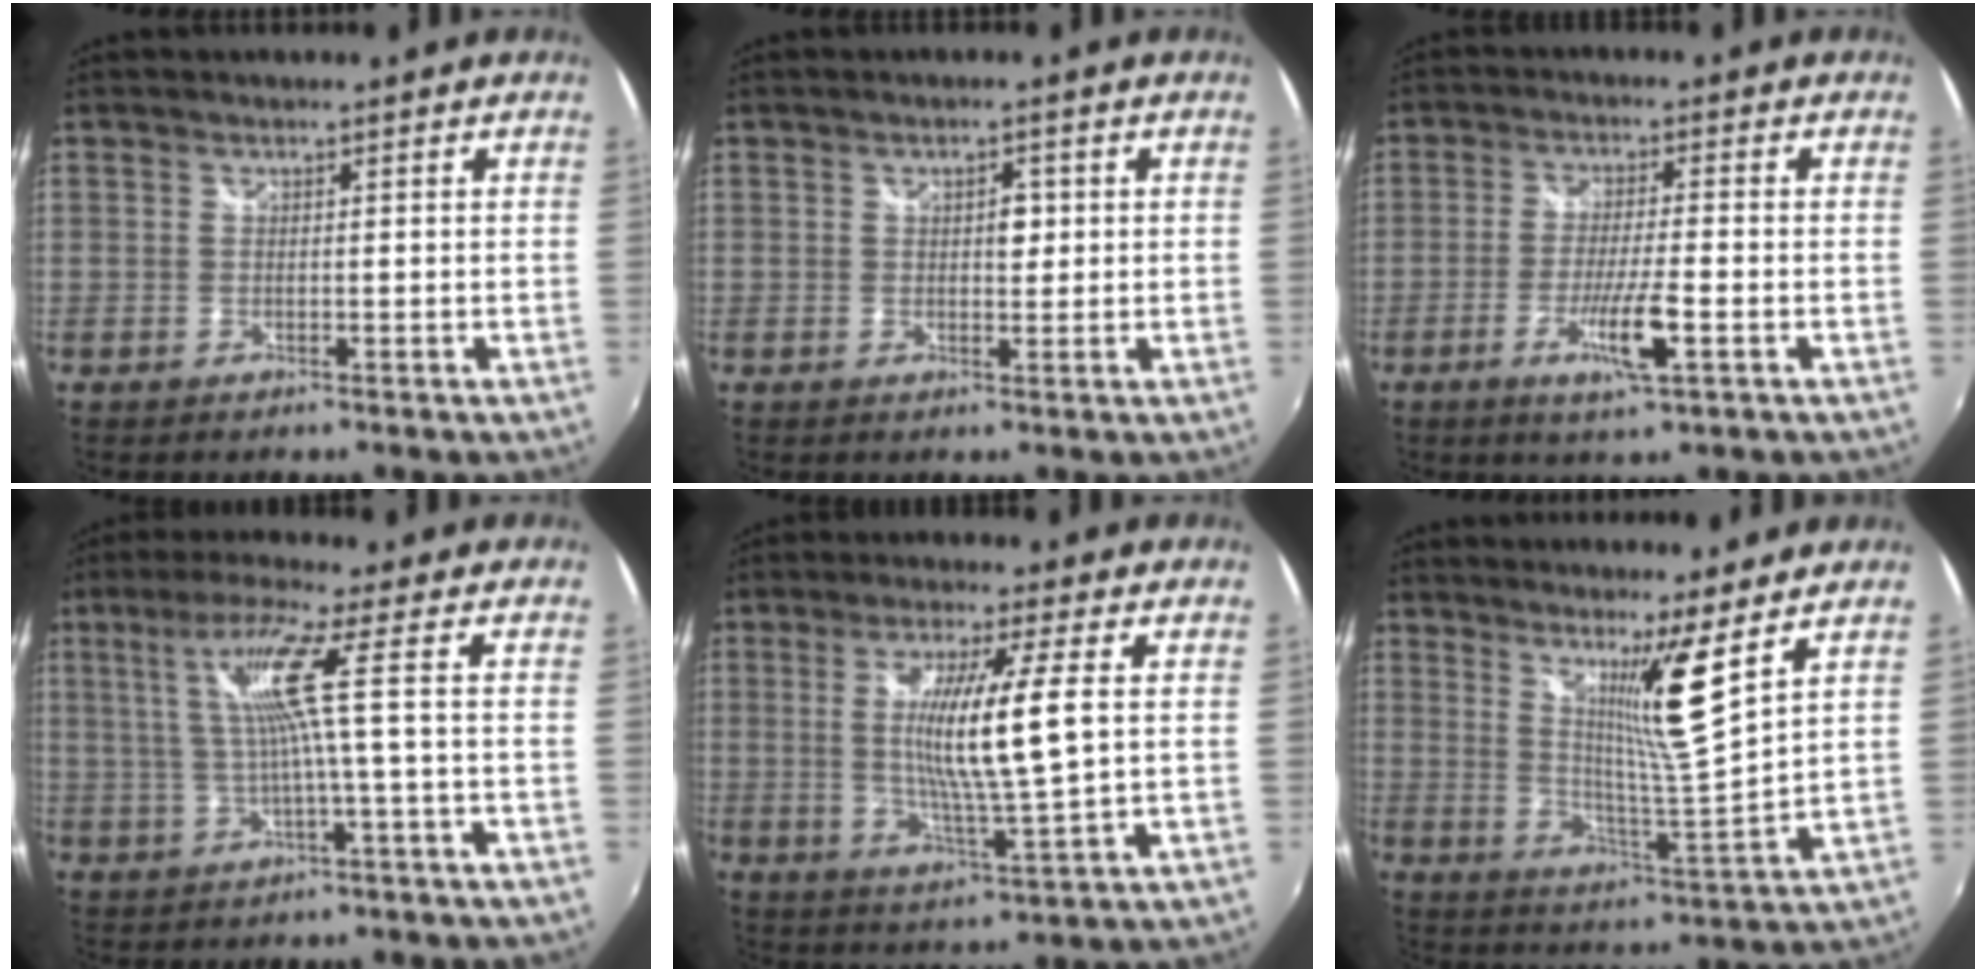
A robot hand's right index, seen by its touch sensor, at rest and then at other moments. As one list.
[{"total": 2.4, "force": [0.3, 1.5, 1.7], "torque": [-0.023, 0.004, 0.006]}, {"total": 7.3, "force": [-3.0, 0.2, 6.7], "torque": [-0.129, -0.013, -0.054]}, {"total": 8.3, "force": [0.9, -1.5, 8.1], "torque": [-0.149, -0.001, 0.029]}, {"total": 11.3, "force": [1.3, -0.6, 11.2], "torque": [-0.203, -0.016, 0.025]}, {"total": 9.4, "force": [5.6, -1.3, 7.5], "torque": [-0.116, -0.017, 0.093]}]